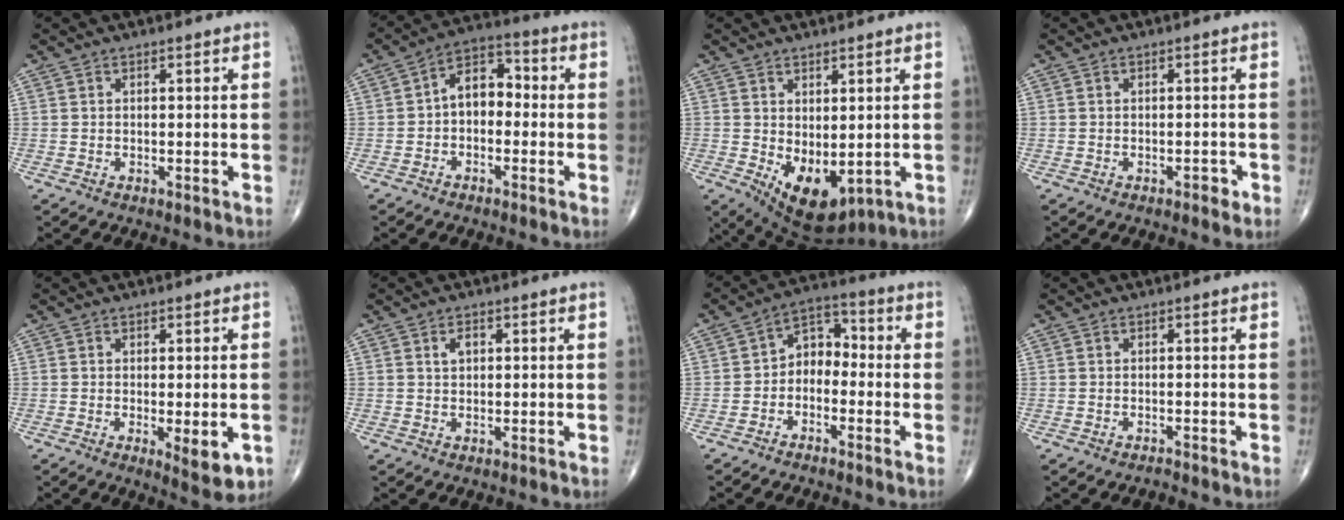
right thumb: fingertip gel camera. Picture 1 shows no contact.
{"total": 7.8, "force": [-0.8, 5.4, 5.7], "torque": [-0.067, 0.035, -0.032]}
{"total": 9.6, "force": [-1.1, 5.2, 7.9], "torque": [-0.113, -0.012, 0.009]}
{"total": 1.6, "force": [-0.8, 0.8, 1.0], "torque": [-0.011, 0.001, -0.013]}
{"total": 6.2, "force": [-1.7, 2.1, 5.6], "torque": [-0.076, -0.016, -0.019]}
{"total": 2.2, "force": [0.7, 1.5, 1.5], "torque": [-0.022, 0.002, 0.011]}
{"total": 6.7, "force": [-1.9, 4.9, 4.2], "torque": [-0.042, 0.040, -0.051]}
{"total": 0.6, "force": [-0.6, 0.0, 0.0], "torque": [-0.004, 0.001, -0.012]}